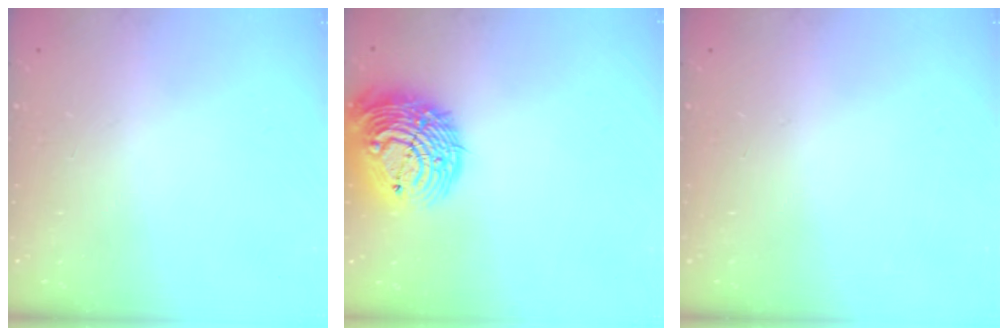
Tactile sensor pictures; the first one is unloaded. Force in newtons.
{"total": 17.9, "press": 17.8, "slide": 1.9}
{"total": 0.0}